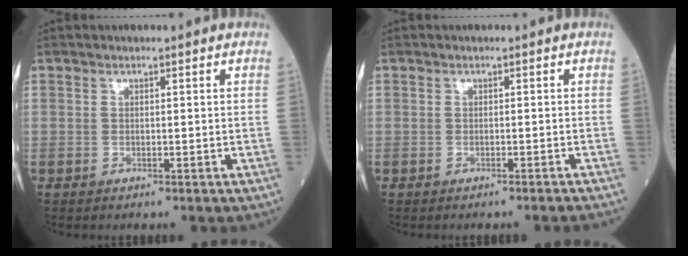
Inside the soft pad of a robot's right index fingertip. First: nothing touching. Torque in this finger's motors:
{"motor_torque": [-0.17, -0.08, 0.03, 0.02]}